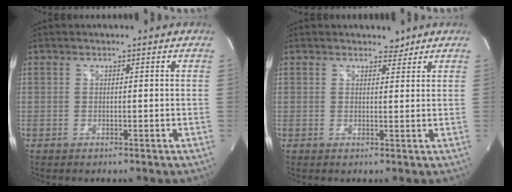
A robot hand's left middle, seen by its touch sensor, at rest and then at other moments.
{"total": 1.7, "force": [1.4, 0.8, 0.2], "torque": [-0.002, -0.001, 0.018]}